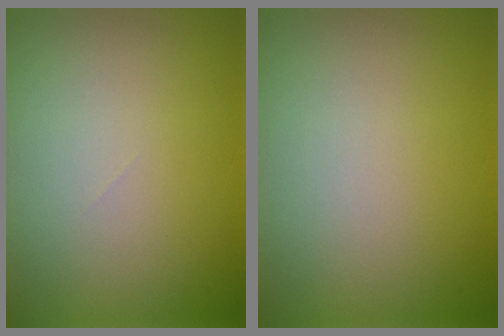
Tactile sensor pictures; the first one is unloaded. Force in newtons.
{"total": 0.0}